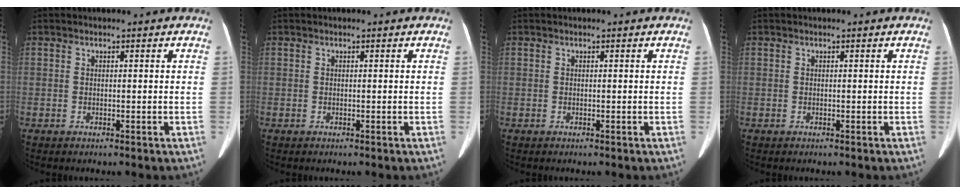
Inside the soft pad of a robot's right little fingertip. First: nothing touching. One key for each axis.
{"total": 0.0}
{"total": 0.0}
{"total": 0.0}